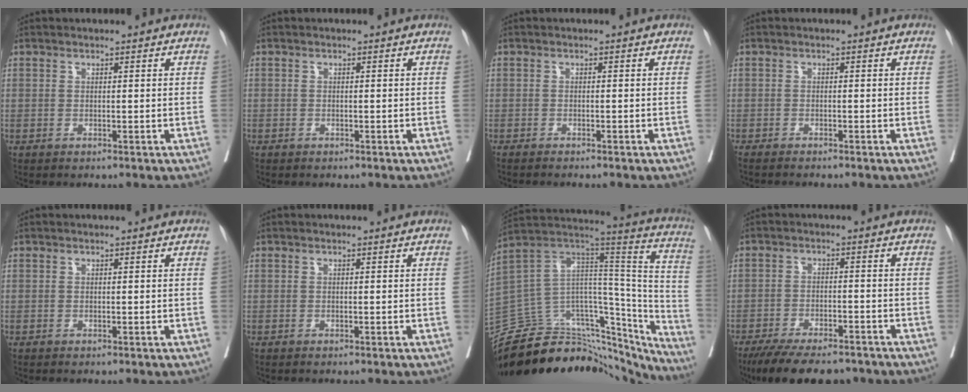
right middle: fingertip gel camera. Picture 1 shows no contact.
{"total": 0.8, "force": [-0.3, 0.7, -0.1], "torque": [-0.001, 0.006, -0.008]}
{"total": 2.7, "force": [-2.4, 0.0, 1.3], "torque": [-0.018, -0.002, -0.032]}
{"total": 3.6, "force": [-3.2, 0.1, 1.7], "torque": [-0.023, -0.005, -0.044]}
{"total": 0.0}
{"total": 0.0}
{"total": 41.0, "force": [-35.3, 13.9, 15.5], "torque": [-0.265, 0.003, -0.490]}
{"total": 12.9, "force": [-10.6, 3.8, 6.1], "torque": [-0.104, -0.013, -0.158]}